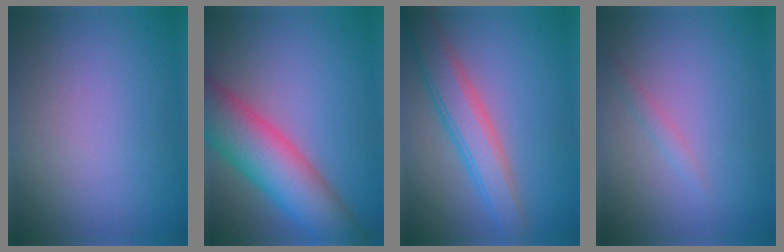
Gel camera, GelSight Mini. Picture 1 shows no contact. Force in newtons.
{"total": 9.9, "press": 9.9, "slide": 0.5}
{"total": 4.8, "press": 4.8, "slide": 0.1}
{"total": 1.0, "press": 1.0, "slide": 0.0}